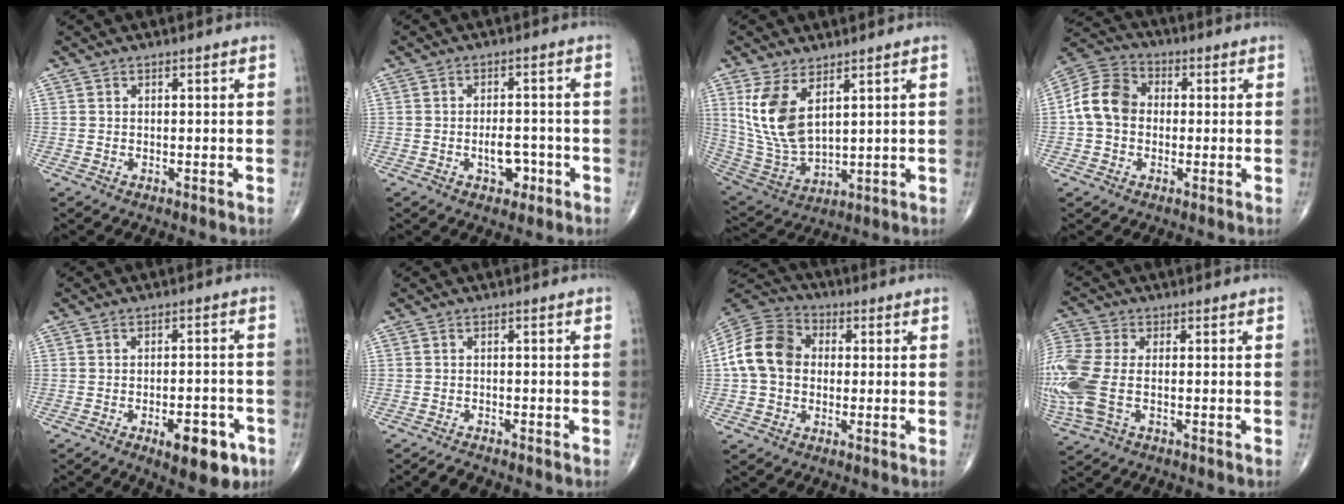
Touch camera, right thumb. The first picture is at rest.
{"total": 4.5, "force": [-1.9, 2.6, 3.1], "torque": [-0.030, 0.014, -0.026]}
{"total": 12.4, "force": [4.8, 6.2, 9.7], "torque": [-0.194, -0.025, 0.114]}
{"total": 10.0, "force": [-0.1, 8.0, 6.0], "torque": [-0.104, 0.030, -0.015]}
{"total": 9.5, "force": [-4.7, 3.8, 7.3], "torque": [-0.078, 0.019, -0.060]}
{"total": 2.3, "force": [-2.2, 0.4, 0.7], "torque": [-0.018, 0.004, -0.036]}
{"total": 12.7, "force": [0.4, 10.0, 7.8], "torque": [-0.138, 0.033, -0.002]}
{"total": 14.5, "force": [-2.0, 8.4, 11.6], "torque": [-0.319, 0.002, -0.033]}